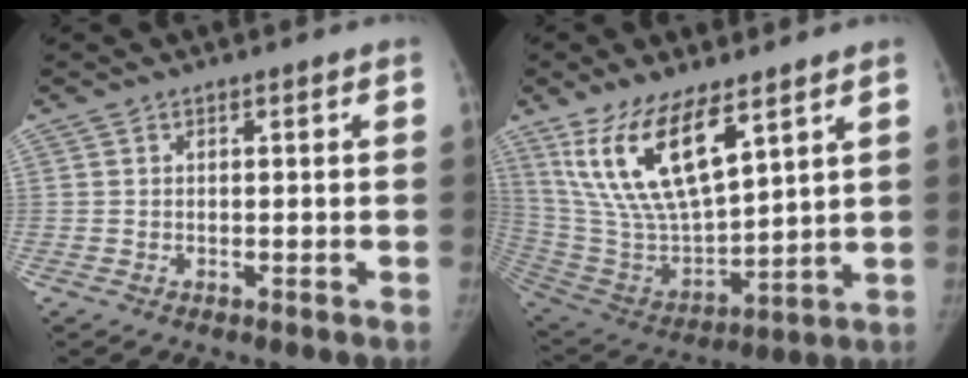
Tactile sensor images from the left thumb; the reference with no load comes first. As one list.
[{"total": 18.2, "force": [10.2, 7.0, 13.3], "torque": [-0.237, -0.047, 0.215]}]